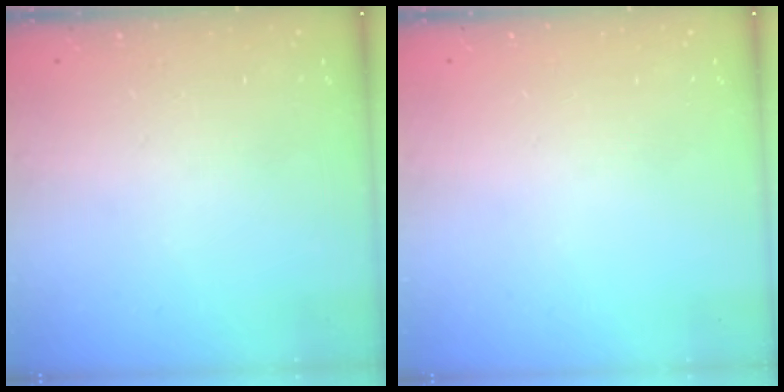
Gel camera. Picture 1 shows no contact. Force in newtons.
{"total": 0.0}